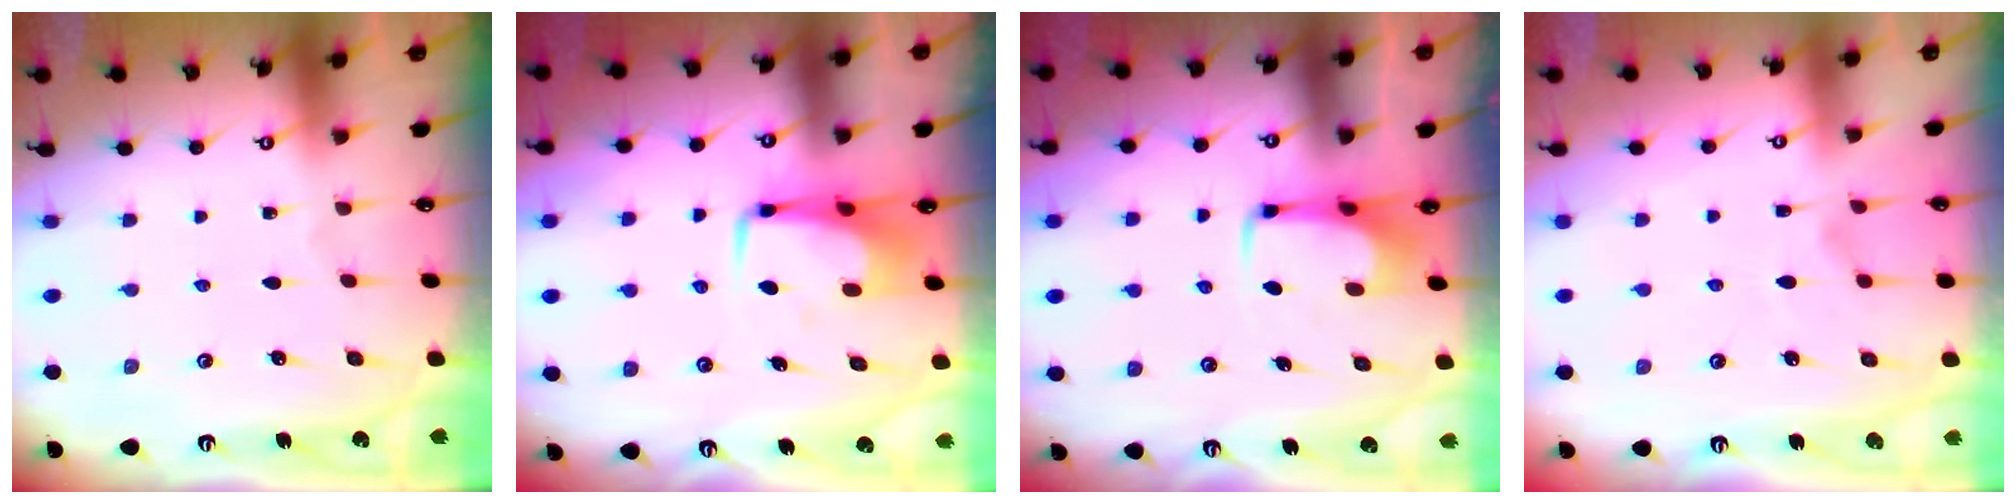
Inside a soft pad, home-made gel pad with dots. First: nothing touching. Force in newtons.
{"total": 6.4, "press": 6.3, "slide": 0.7}
{"total": 4.7, "press": 4.7, "slide": 0.5}
{"total": 2.1, "press": 1.6, "slide": 1.3}